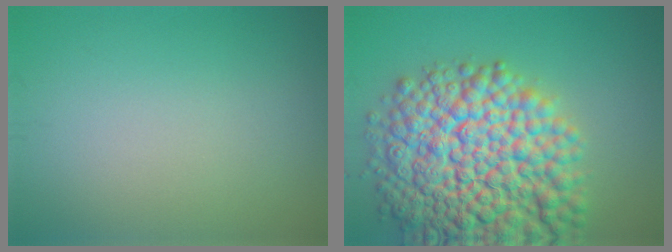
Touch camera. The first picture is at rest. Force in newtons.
{"total": 15.2, "press": 15.2, "slide": 0.6}